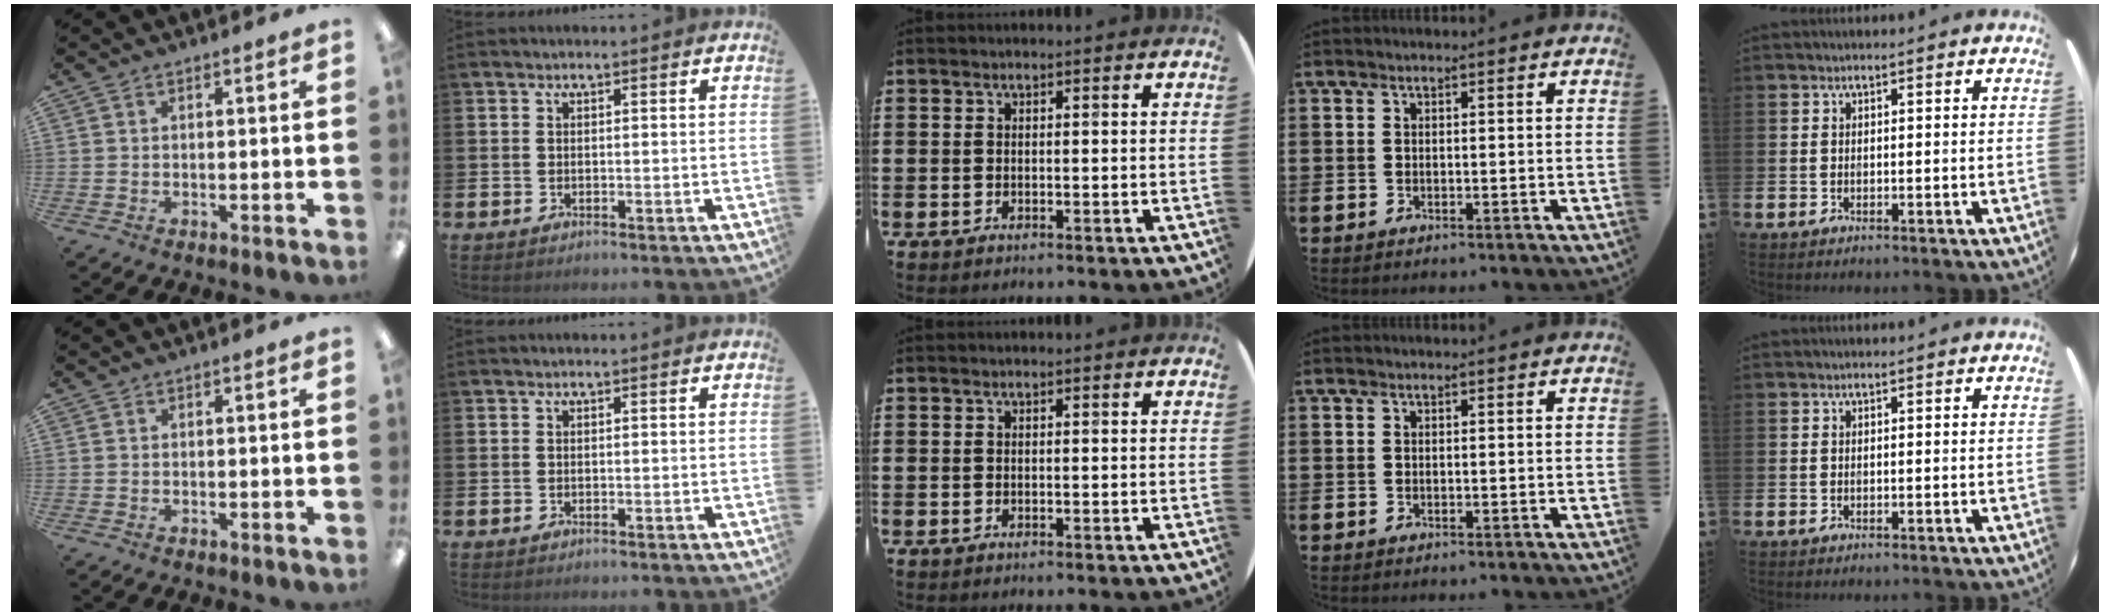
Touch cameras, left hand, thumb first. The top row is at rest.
{}